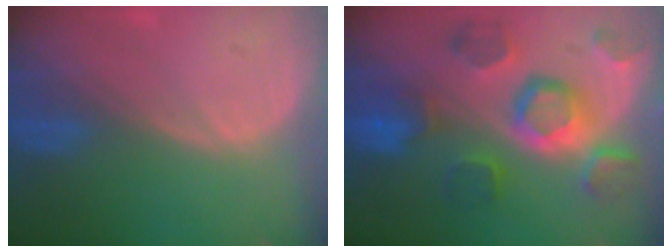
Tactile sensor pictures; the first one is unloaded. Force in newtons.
{"total": 11.3, "press": 10.0, "slide": 5.4}